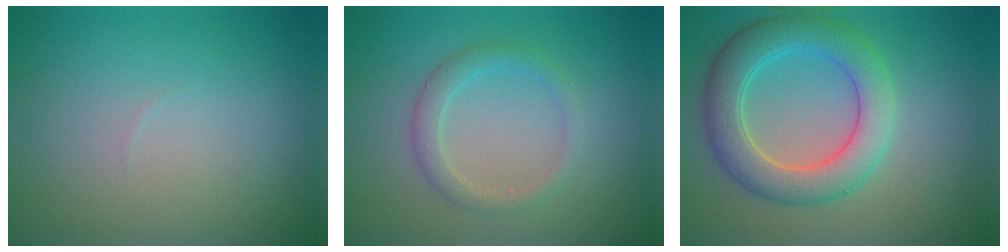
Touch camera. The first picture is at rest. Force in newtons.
{"total": 2.1, "press": 2.1, "slide": 0.2}
{"total": 5.8, "press": 5.8, "slide": 0.5}